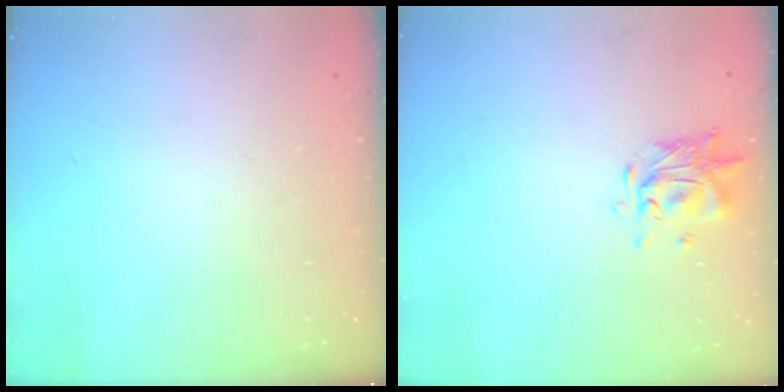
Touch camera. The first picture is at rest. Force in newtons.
{"total": 1.5, "press": 1.5, "slide": 0.1}